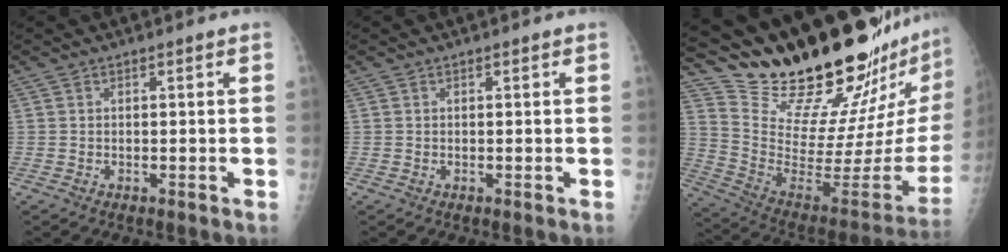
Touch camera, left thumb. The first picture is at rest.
{"total": 0.0}
{"total": 33.3, "force": [27.9, 6.0, 17.3], "torque": [-0.246, -0.193, 0.419]}